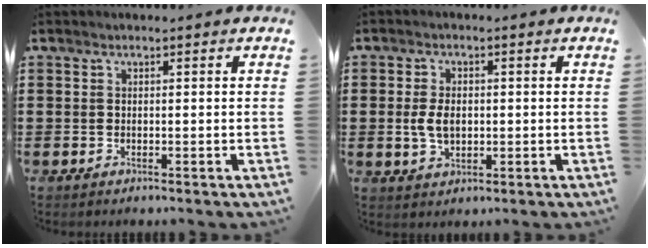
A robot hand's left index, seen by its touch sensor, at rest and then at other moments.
{"total": 4.5, "force": [0.0, 2.8, 3.5], "torque": [-0.085, 0.003, -0.005]}